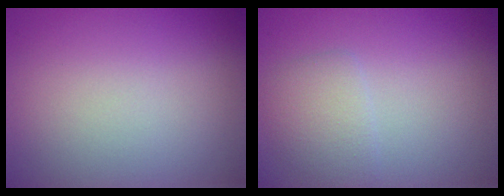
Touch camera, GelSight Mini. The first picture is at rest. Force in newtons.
{"total": 2.4, "press": 2.4, "slide": 0.0}